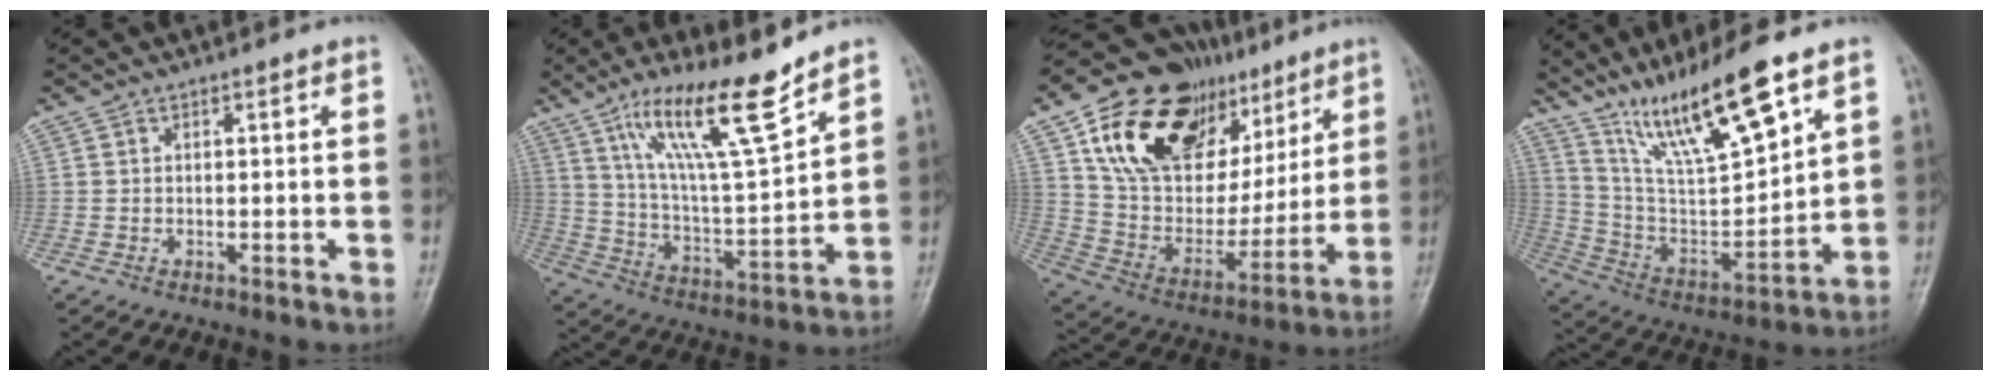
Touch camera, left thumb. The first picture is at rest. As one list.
[{"total": 16.4, "force": [11.1, 2.5, 11.8], "torque": [-0.196, -0.066, 0.208]}, {"total": 27.7, "force": [13.8, 16.8, 17.0], "torque": [-0.246, -0.017, 0.246]}, {"total": 18.9, "force": [12.7, 3.4, 13.6], "torque": [-0.227, -0.058, 0.245]}]